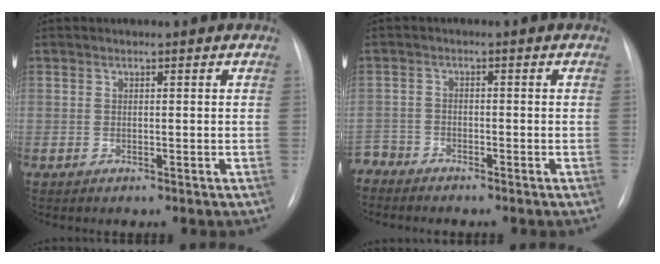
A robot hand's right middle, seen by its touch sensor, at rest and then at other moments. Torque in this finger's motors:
{"motor_torque": [-0.67, -0.11, -0.56, -0.10]}